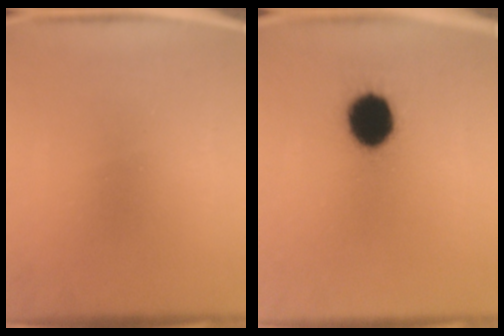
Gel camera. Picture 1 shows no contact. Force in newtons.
{"total": 13.4}